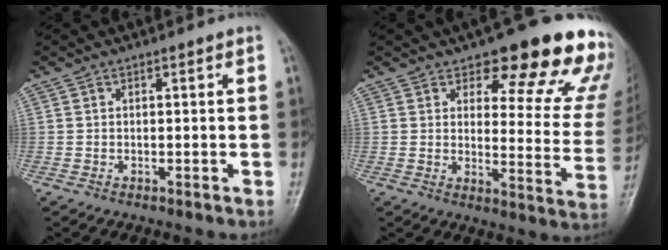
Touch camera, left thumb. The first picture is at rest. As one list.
[{"total": 19.1, "force": [14.8, 6.6, 10.2], "torque": [-0.065, -0.088, 0.165]}]